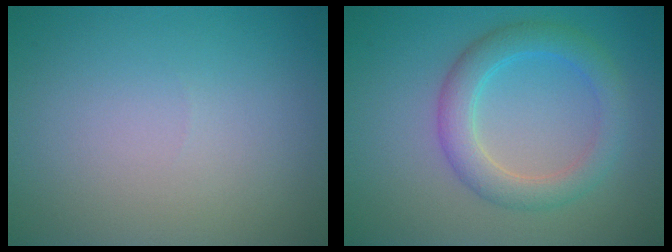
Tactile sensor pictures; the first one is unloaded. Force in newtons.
{"total": 3.9, "press": 3.9, "slide": 0.1}